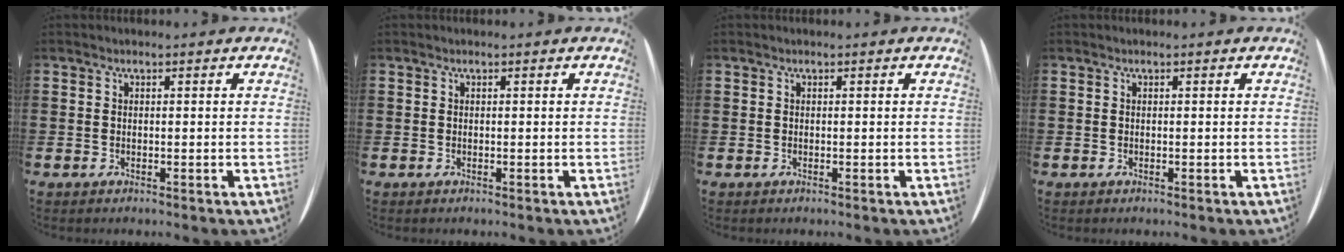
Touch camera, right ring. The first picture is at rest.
{"total": 0.0}
{"total": 0.0}
{"total": 0.0}